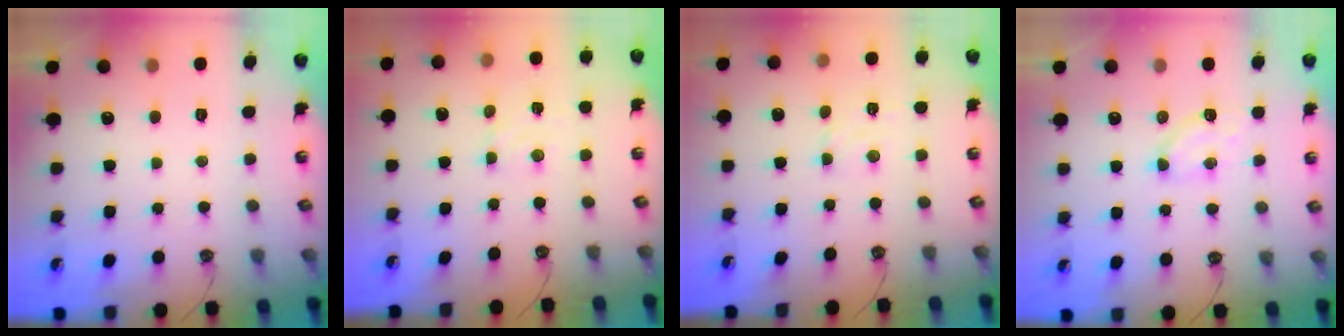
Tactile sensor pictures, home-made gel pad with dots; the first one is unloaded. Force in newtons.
{"total": 3.4, "press": 3.3, "slide": 0.5}
{"total": 3.0, "press": 3.0, "slide": 0.5}
{"total": 5.1, "press": 5.1, "slide": 0.6}